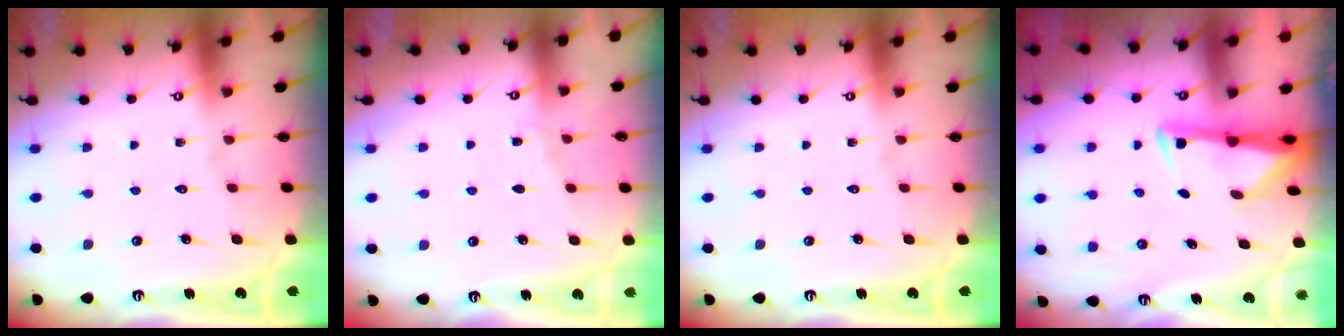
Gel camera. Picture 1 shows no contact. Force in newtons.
{"total": 2.8, "press": 2.7, "slide": 0.3}
{"total": 0.0}
{"total": 3.0, "press": 2.9, "slide": 0.5}